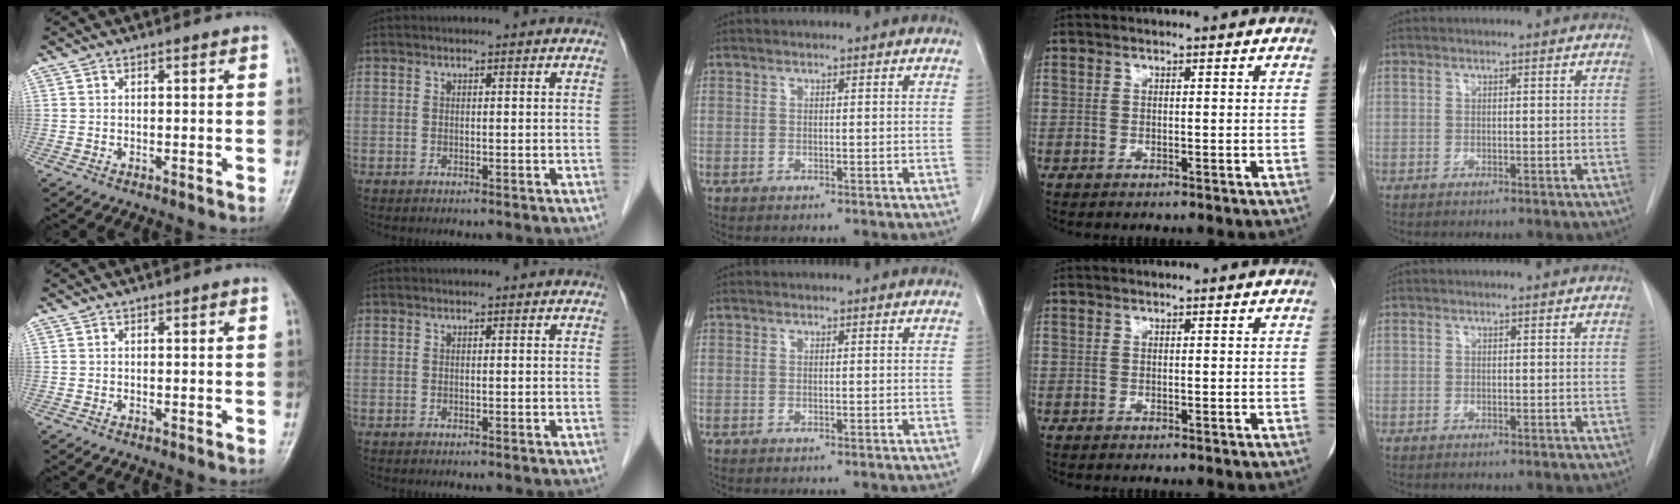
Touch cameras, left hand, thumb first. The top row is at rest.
{}